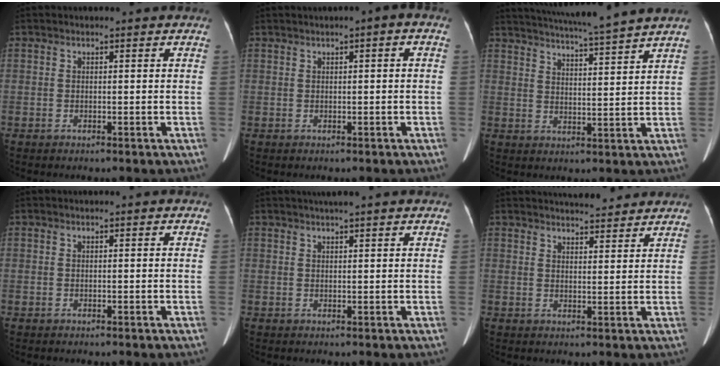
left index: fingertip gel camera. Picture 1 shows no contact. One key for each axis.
{"total": 0.8, "fx": 0.0, "fy": 0.2, "fz": 0.8, "tx": -0.007, "ty": 0.007, "tz": -0.001}
{"total": 13.3, "fx": 12.0, "fy": -1.6, "fz": 5.5, "tx": -0.100, "ty": -0.011, "tz": 0.168}
{"total": 0.0}
{"total": 4.8, "fx": 4.0, "fy": -0.2, "fz": 2.7, "tx": -0.037, "ty": 0.028, "tz": 0.057}
{"total": 8.5, "fx": 8.0, "fy": 1.7, "fz": 2.4, "tx": -0.032, "ty": 0.011, "tz": 0.098}